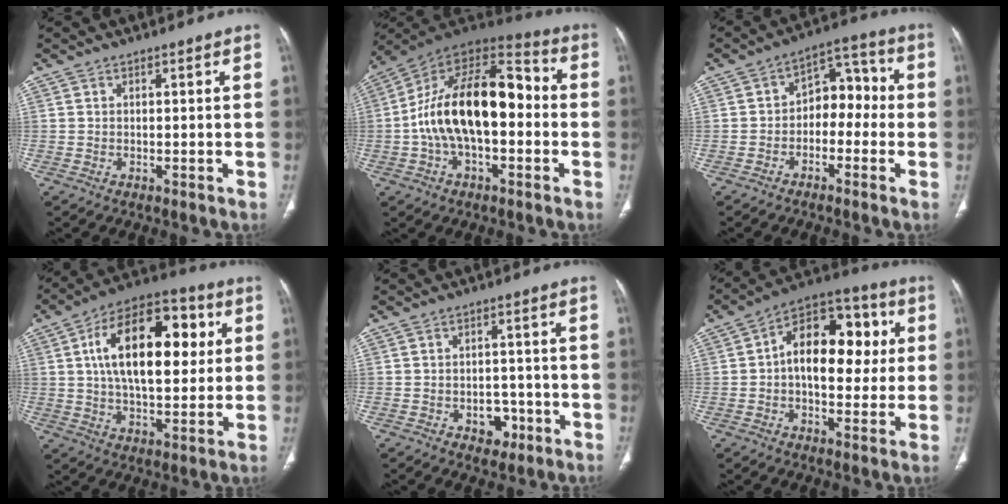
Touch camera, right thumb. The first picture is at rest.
{"total": 22.2, "force": [-1.3, 11.8, 18.8], "torque": [-0.312, 0.047, -0.026]}
{"total": 8.8, "force": [-1.5, 6.2, 6.2], "torque": [-0.049, 0.046, -0.039]}
{"total": 21.9, "force": [4.7, 11.4, 18.0], "torque": [-0.264, 0.011, 0.067]}
{"total": 4.7, "force": [-2.0, 3.5, 2.5], "torque": [-0.010, 0.017, -0.022]}
{"total": 17.9, "force": [2.0, 10.9, 14.1], "torque": [-0.168, 0.031, 0.025]}